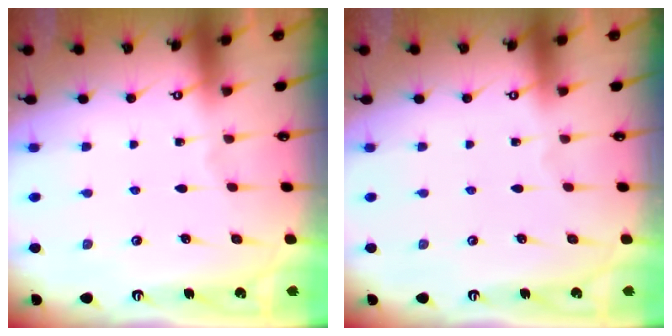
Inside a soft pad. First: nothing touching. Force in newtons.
{"total": 0.0}